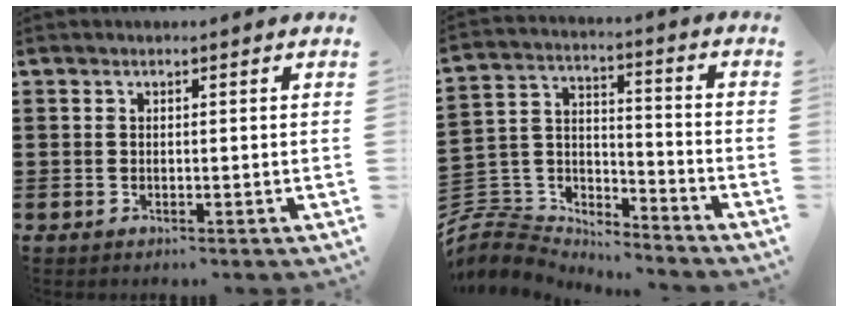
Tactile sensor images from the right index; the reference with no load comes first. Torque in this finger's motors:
{"motor_torque": [-2.06, 0.07, -1.05, -0.21]}